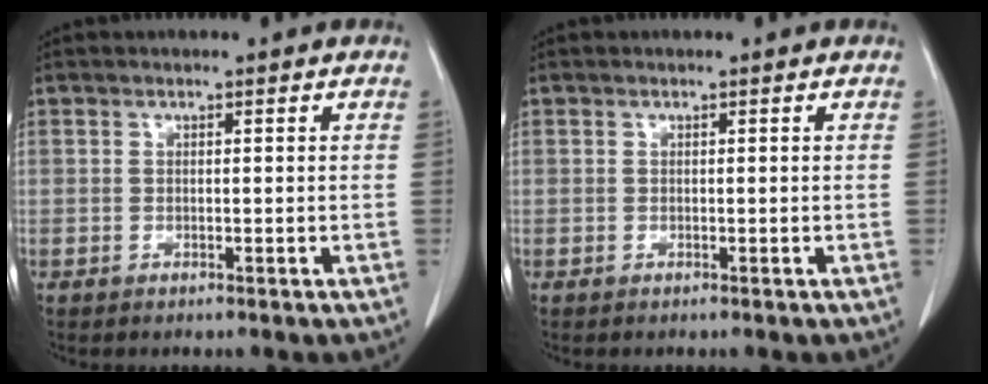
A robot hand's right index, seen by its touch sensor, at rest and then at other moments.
{"total": 0.0}